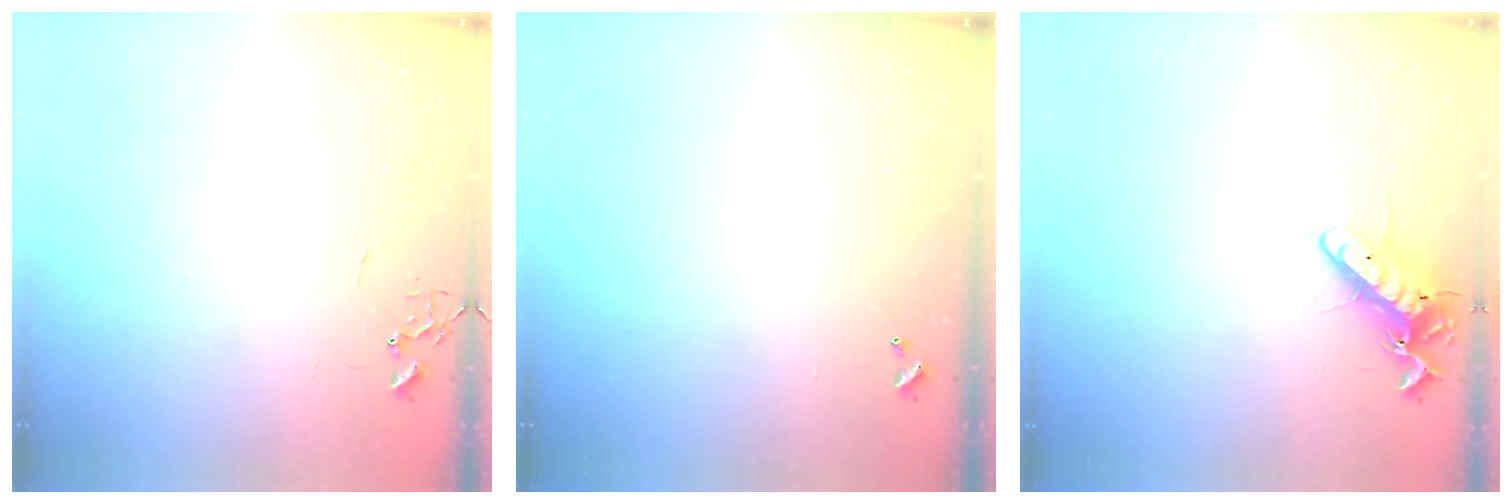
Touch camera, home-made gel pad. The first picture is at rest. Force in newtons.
{"total": 0.0}
{"total": 13.1, "press": 12.9, "slide": 2.2}